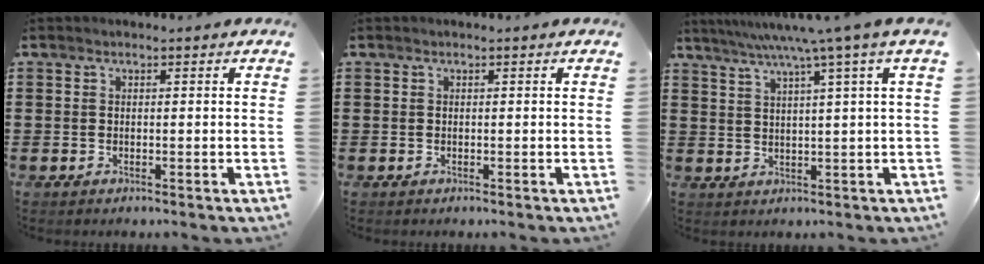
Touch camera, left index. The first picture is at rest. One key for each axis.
{"total": 0.0}
{"total": 5.8, "fx": 3.5, "fy": -1.2, "fz": 4.5, "tx": -0.097, "ty": -0.014, "tz": 0.053}